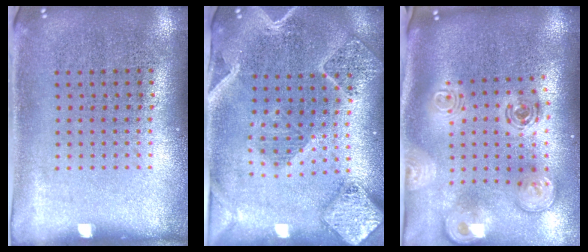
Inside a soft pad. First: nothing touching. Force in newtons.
{"total": 2.5, "press": 2.3, "slide": 1.1}
{"total": 2.8, "press": 2.0, "slide": 2.0}